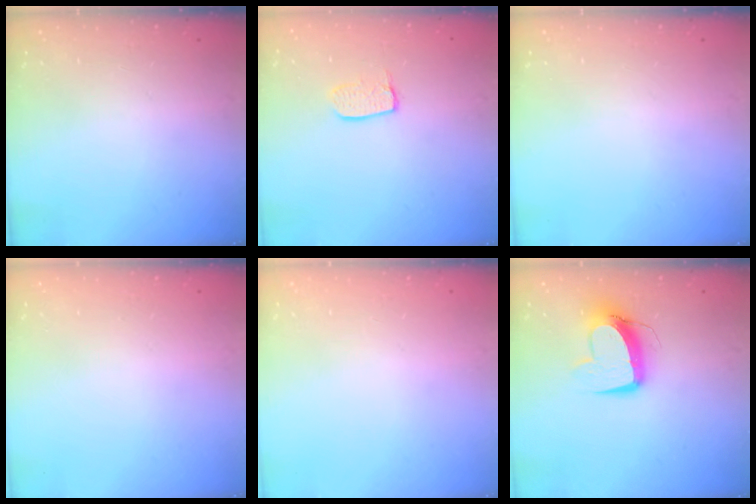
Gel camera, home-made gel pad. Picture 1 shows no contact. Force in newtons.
{"total": 7.0, "press": 7.0, "slide": 0.5}
{"total": 0.0}
{"total": 0.0}
{"total": 0.0}
{"total": 11.4, "press": 11.3, "slide": 1.5}